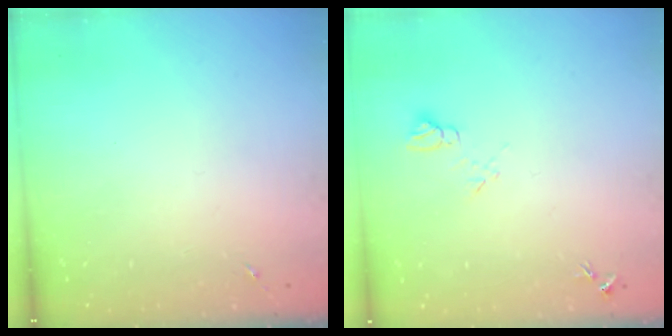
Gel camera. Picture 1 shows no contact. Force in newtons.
{"total": 7.1, "press": 7.1, "slide": 0.7}